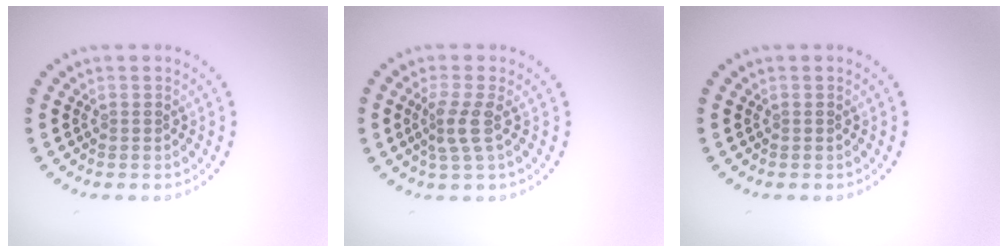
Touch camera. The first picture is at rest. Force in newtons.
{"total": 2.4, "press": 1.7, "slide": 1.7}
{"total": 0.0}